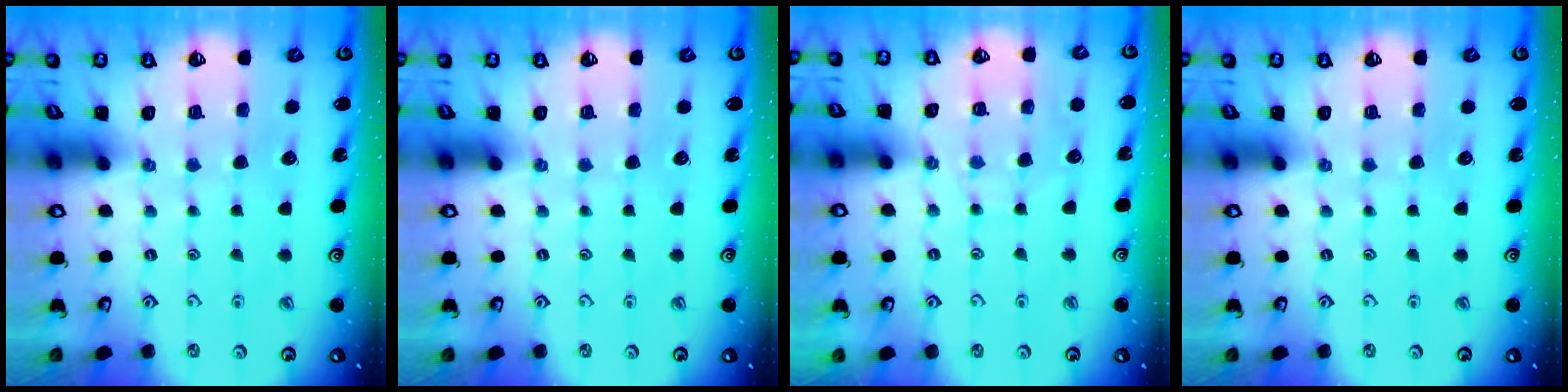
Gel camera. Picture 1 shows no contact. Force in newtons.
{"total": 0.0}
{"total": 6.6, "press": 6.6, "slide": 0.6}
{"total": 0.0}